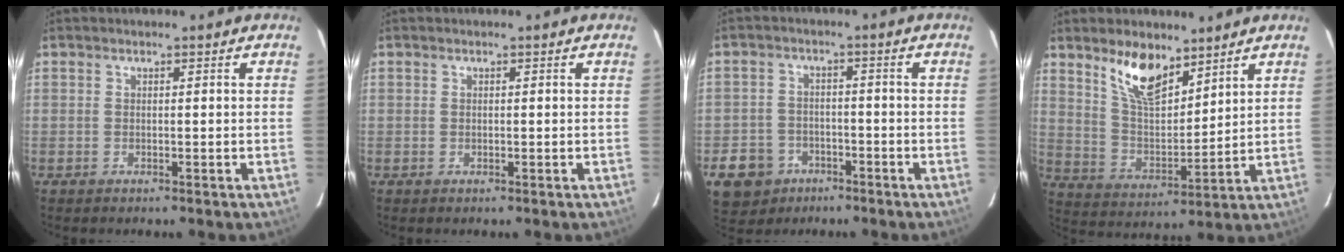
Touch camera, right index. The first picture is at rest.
{"total": 0.0}
{"total": 7.5, "force": [-3.8, 6.1, 2.2], "torque": [-0.068, 0.013, -0.050]}
{"total": 11.3, "force": [7.9, 4.4, 6.6], "torque": [-0.116, -0.003, 0.156]}